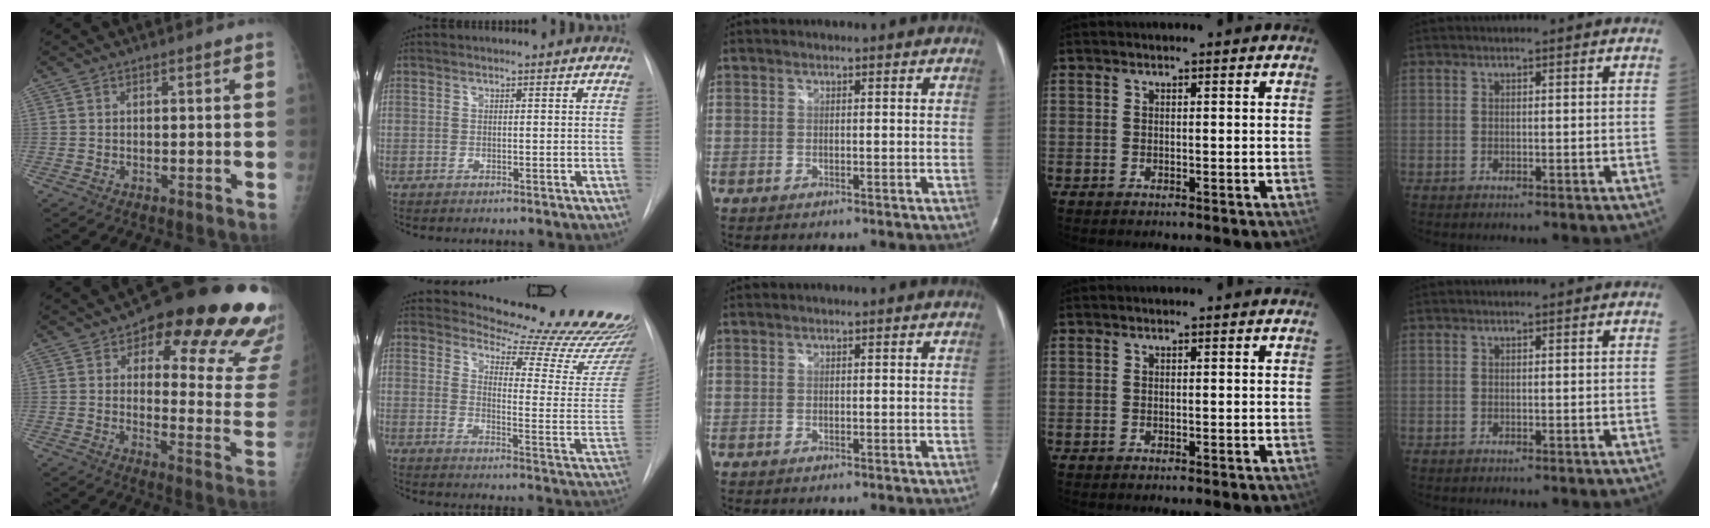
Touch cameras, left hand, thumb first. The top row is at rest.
{"thumb": {"total": 22.6, "force": [14.3, 8.5, 15.2], "torque": [-0.134, -0.075, 0.170]}, "index": {"total": 21.4, "force": [20.5, 2.5, 5.8], "torque": [-0.076, -0.140, 0.232]}}